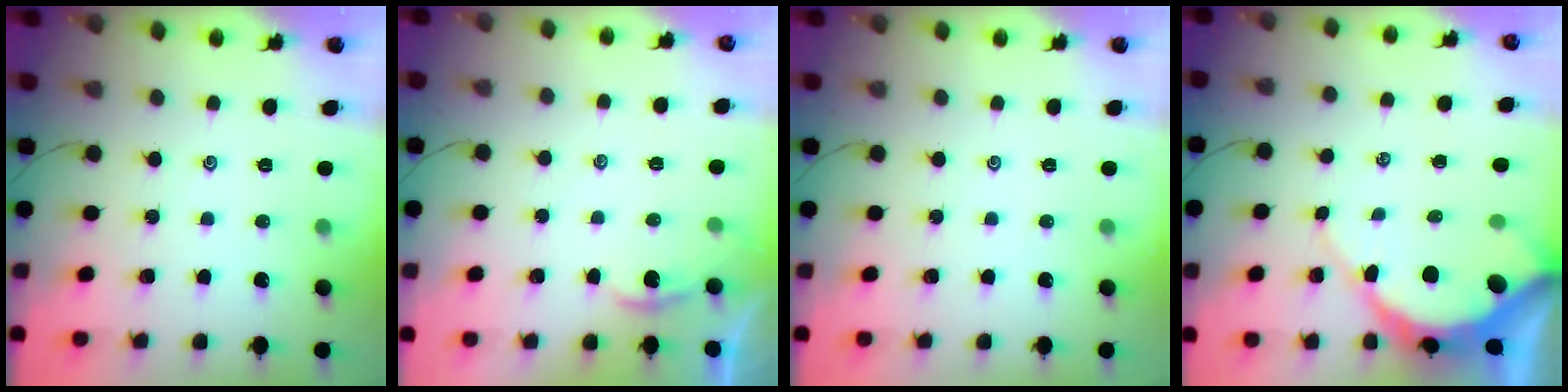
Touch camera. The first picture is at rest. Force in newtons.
{"total": 1.2, "press": 1.2, "slide": 0.1}
{"total": 0.0}
{"total": 9.5, "press": 9.5, "slide": 1.2}